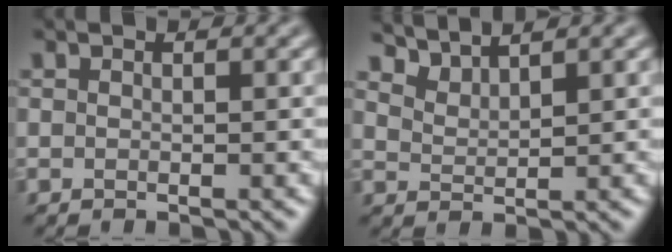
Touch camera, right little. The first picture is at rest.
{"total": 4.6, "force": [3.4, -2.3, -2.1], "torque": [0.024, 0.004, 0.056]}